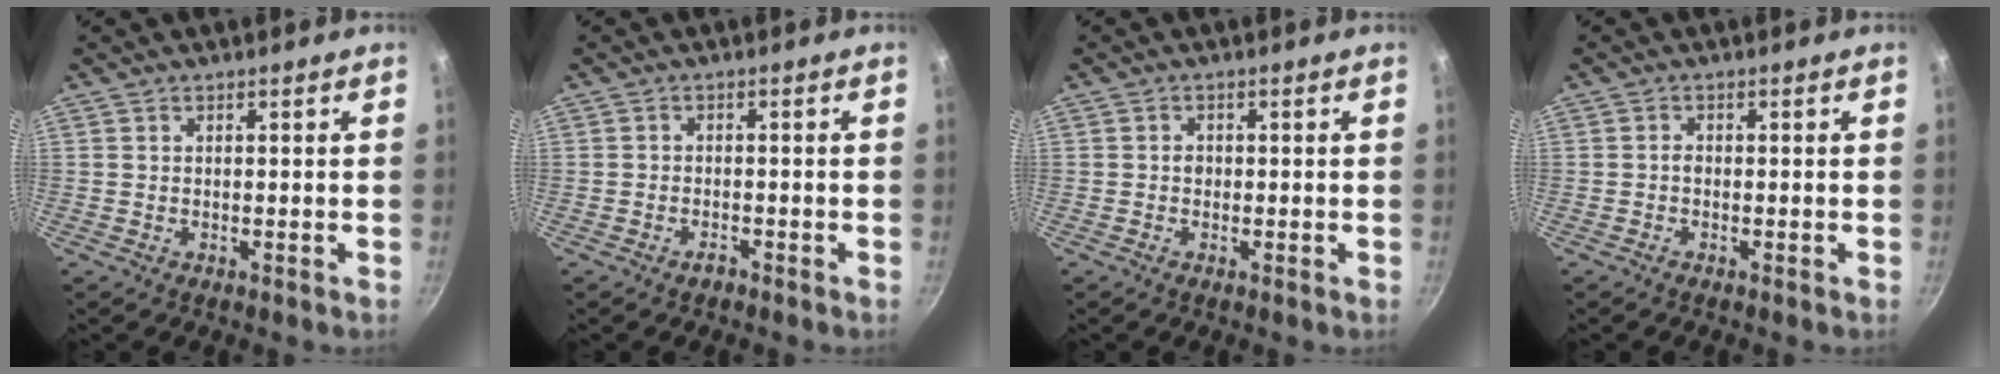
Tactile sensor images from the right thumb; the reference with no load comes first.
{"total": 1.5, "force": [-1.2, 0.7, 0.5], "torque": [-0.007, 0.014, -0.020]}
{"total": 1.0, "force": [-0.2, 0.9, 0.4], "torque": [-0.003, 0.002, -0.005]}
{"total": 0.8, "force": [-0.4, 0.5, 0.4], "torque": [-0.010, 0.004, -0.012]}